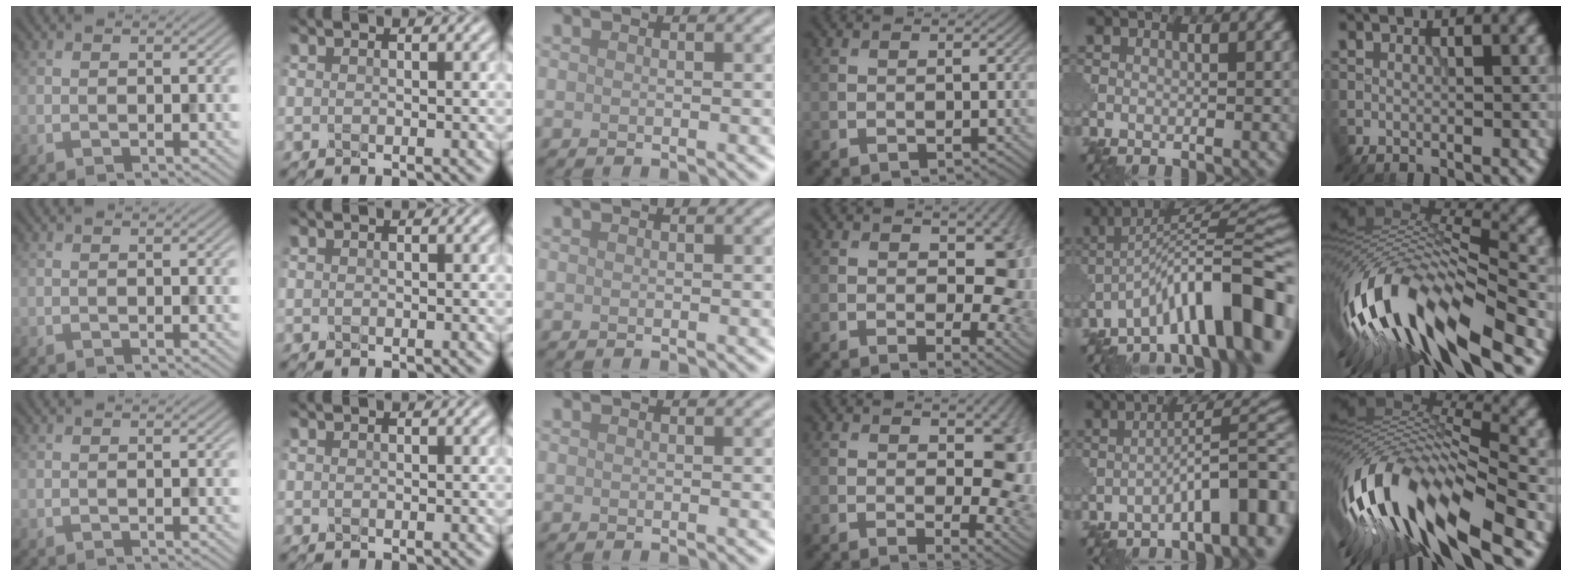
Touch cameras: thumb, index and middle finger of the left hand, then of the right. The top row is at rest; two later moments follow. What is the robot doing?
{"motion": "shake", "object": "medicine bottle"}